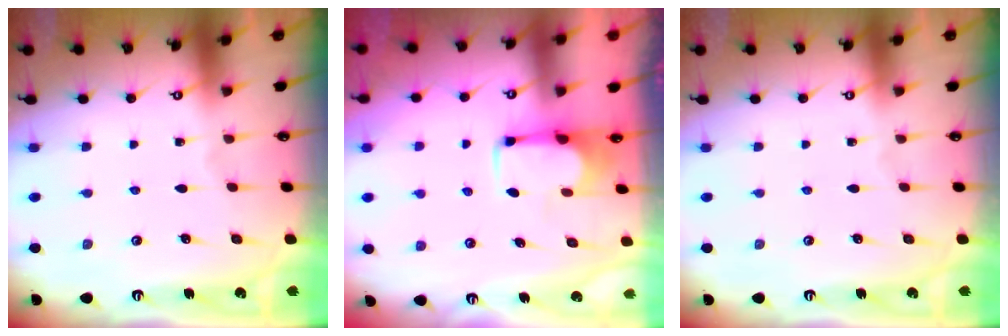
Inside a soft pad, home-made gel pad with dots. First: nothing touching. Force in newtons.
{"total": 1.7, "press": 1.6, "slide": 0.7}
{"total": 0.0}